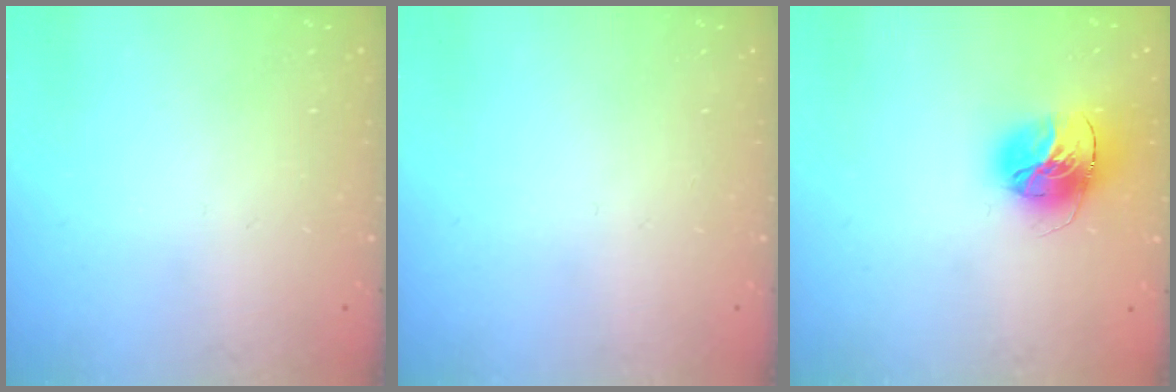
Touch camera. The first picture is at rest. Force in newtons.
{"total": 0.0}
{"total": 16.1, "press": 16.0, "slide": 1.7}